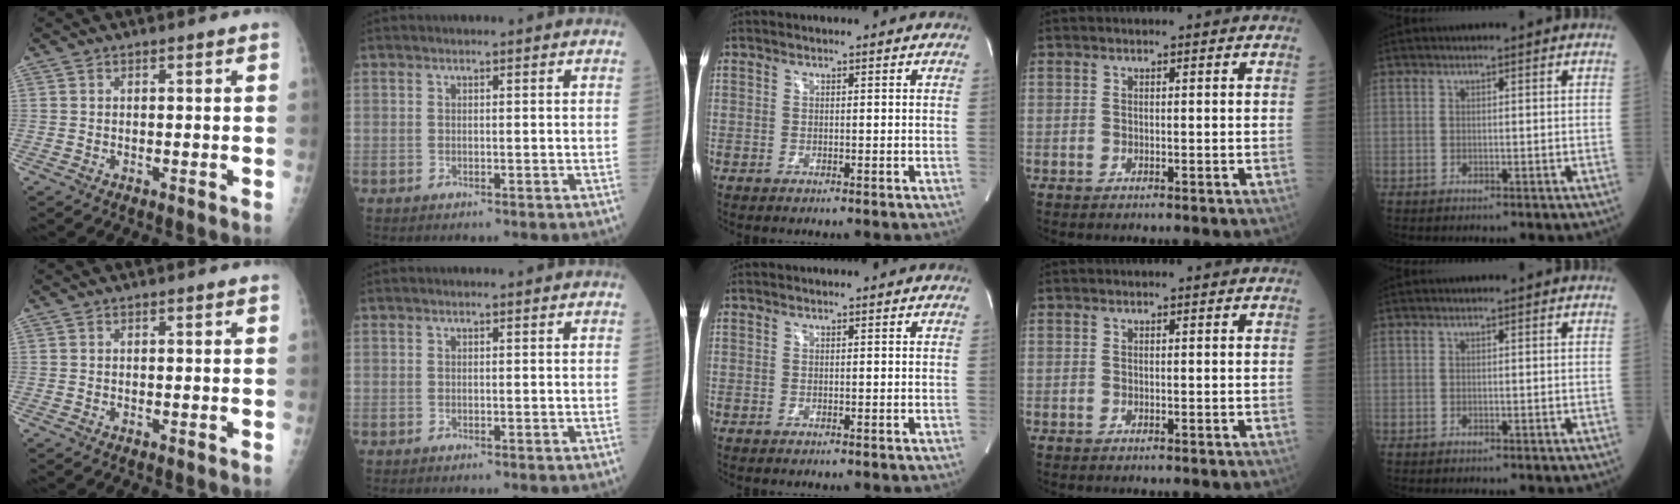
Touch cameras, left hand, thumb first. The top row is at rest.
{}